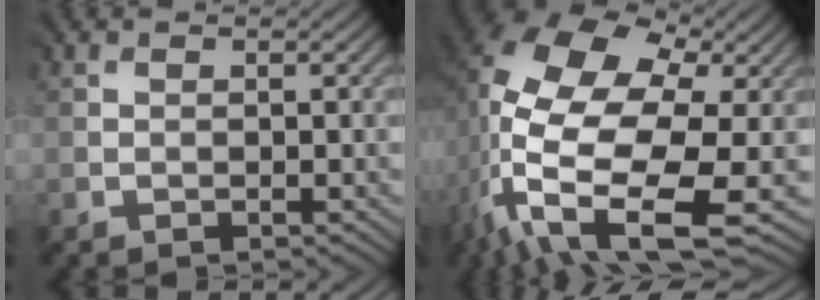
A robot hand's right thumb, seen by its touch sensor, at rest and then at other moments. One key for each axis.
{"total": 17.2, "fx": -2.5, "fy": 9.7, "fz": 13.9, "tx": -0.297, "ty": -0.036, "tz": -0.034}